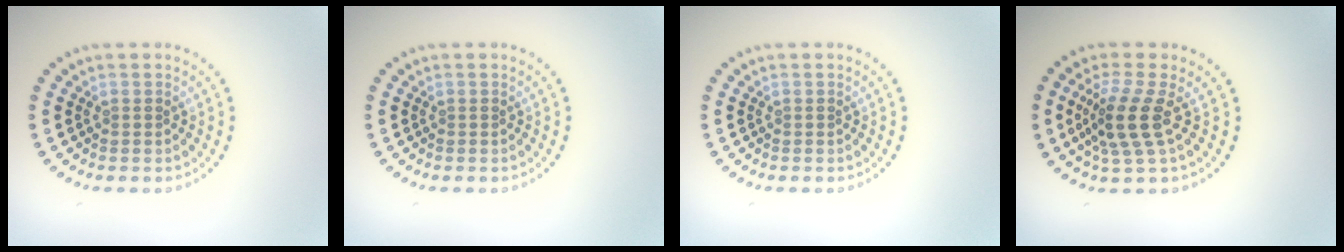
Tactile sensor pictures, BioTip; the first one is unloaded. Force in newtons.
{"total": 0.0}
{"total": 0.0}
{"total": 3.8, "press": 2.9, "slide": 2.5}